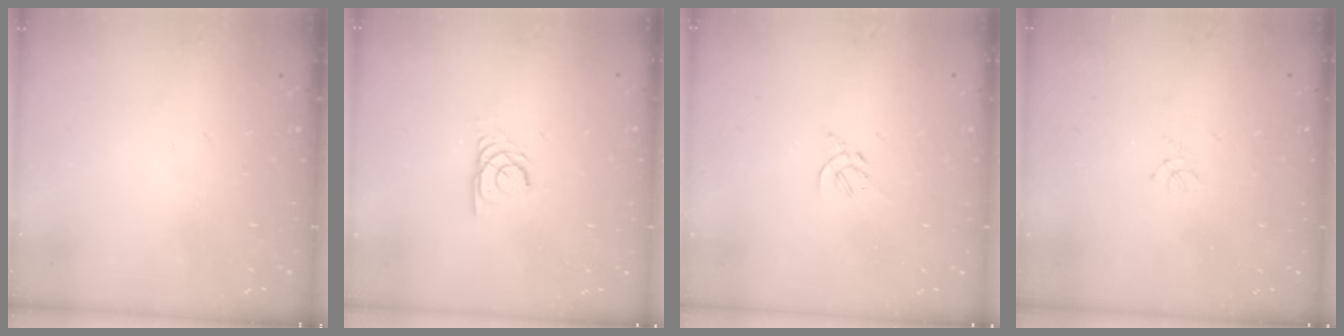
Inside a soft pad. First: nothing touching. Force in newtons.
{"total": 2.4, "press": 2.4, "slide": 0.2}
{"total": 1.4, "press": 1.3, "slide": 0.5}
{"total": 1.5, "press": 1.4, "slide": 0.4}